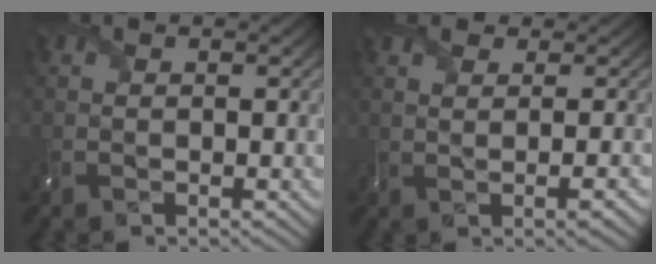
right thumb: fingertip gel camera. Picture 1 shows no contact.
{"total": 4.8, "force": [2.6, 1.6, 3.7], "torque": [-0.048, 0.021, 0.018]}